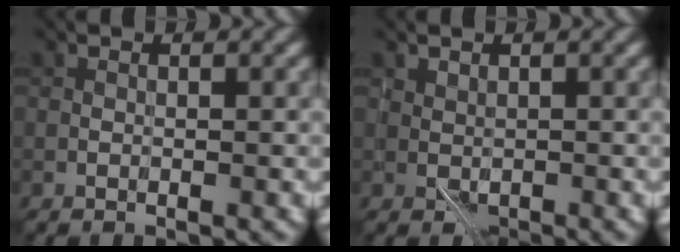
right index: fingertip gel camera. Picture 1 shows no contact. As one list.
[{"total": 1.1, "force": [0.2, 0.9, 0.7], "torque": [-0.012, -0.005, 0.007]}]